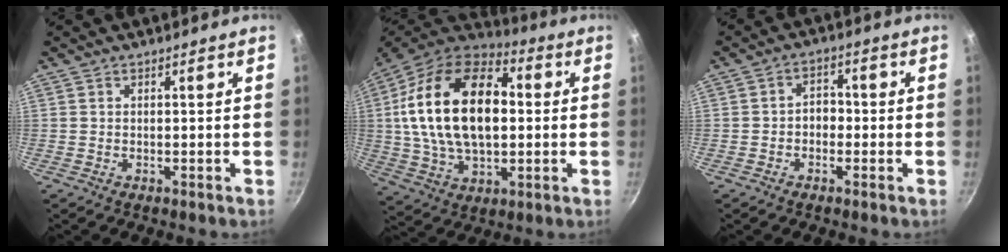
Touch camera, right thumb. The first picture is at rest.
{"total": 25.3, "force": [2.3, 15.2, 20.0], "torque": [-0.342, 0.023, 0.029]}
{"total": 3.4, "force": [-0.9, 2.5, 2.2], "torque": [-0.013, 0.018, -0.019]}